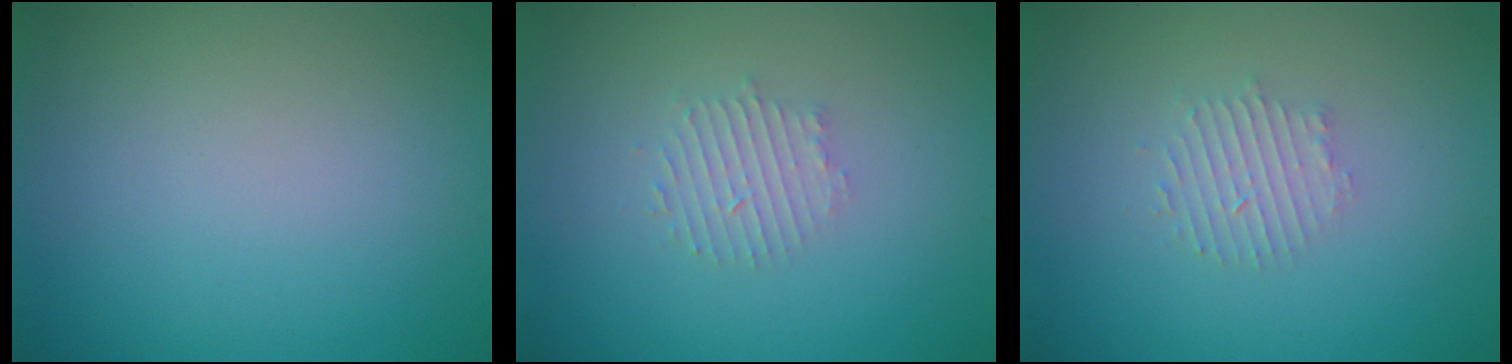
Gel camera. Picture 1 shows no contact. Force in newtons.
{"total": 1.8, "press": 1.7, "slide": 0.4}
{"total": 1.8, "press": 1.7, "slide": 0.4}